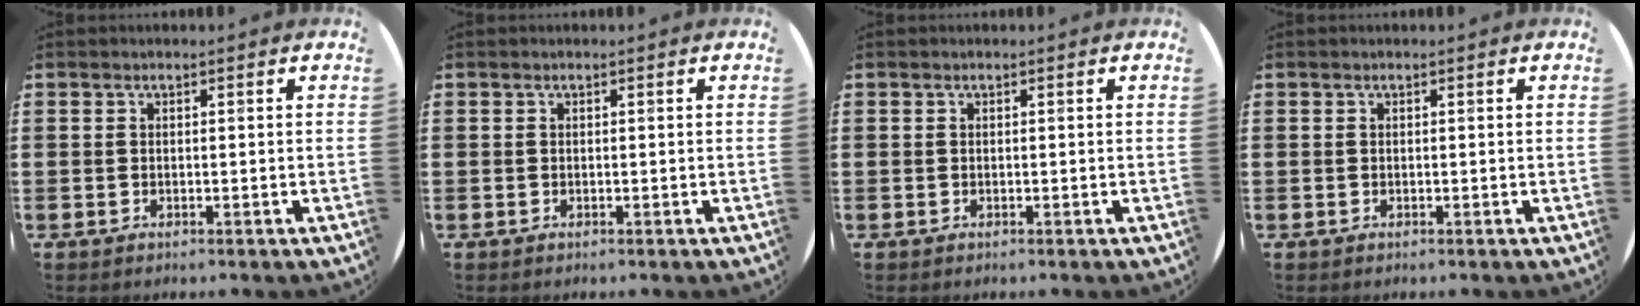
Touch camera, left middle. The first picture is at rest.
{"total": 0.0}
{"total": 0.0}
{"total": 0.0}